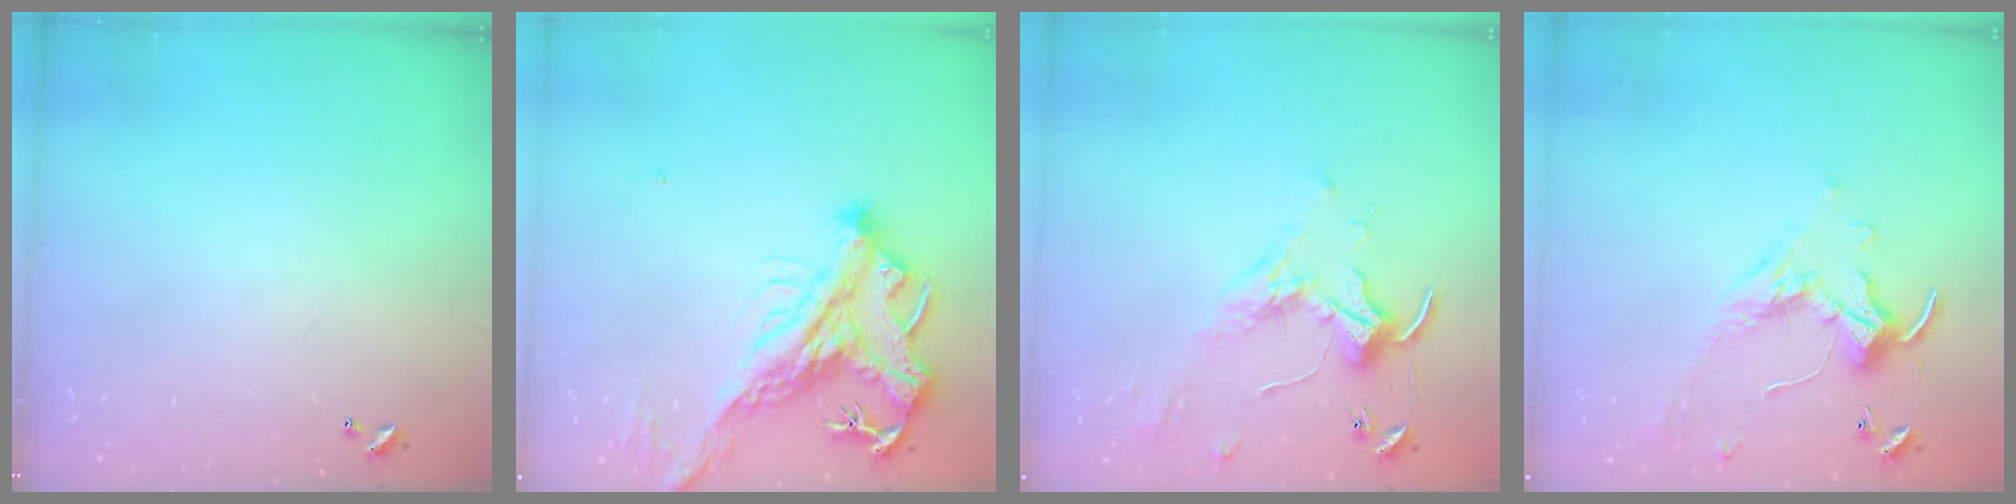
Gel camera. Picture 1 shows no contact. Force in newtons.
{"total": 6.6, "press": 6.3, "slide": 1.9}
{"total": 1.6, "press": 1.6, "slide": 0.4}
{"total": 0.0}